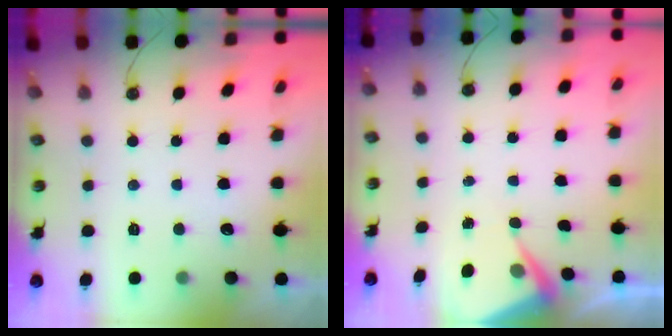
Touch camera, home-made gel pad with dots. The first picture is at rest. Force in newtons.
{"total": 5.7, "press": 5.7, "slide": 0.7}